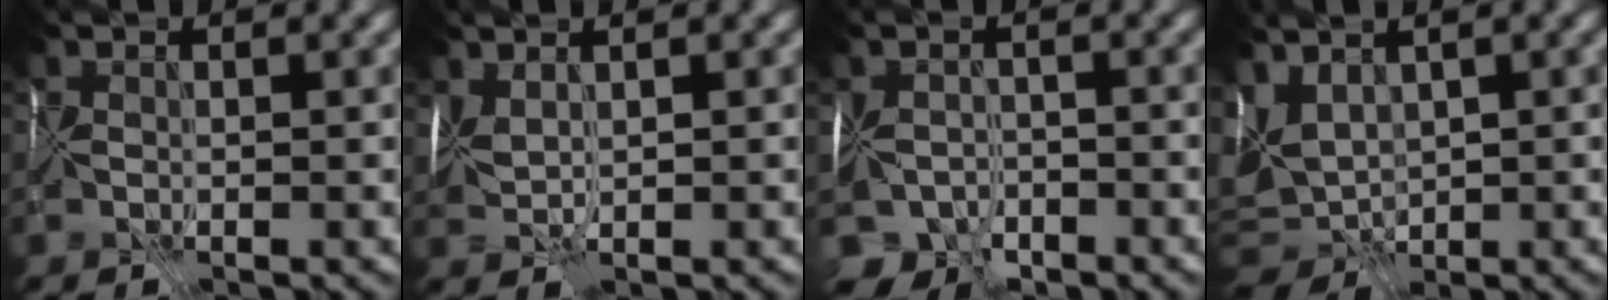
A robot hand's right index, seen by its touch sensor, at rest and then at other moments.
{"total": 2.6, "force": [0.8, 1.2, 2.2], "torque": [-0.046, 0.010, 0.019]}
{"total": 5.0, "force": [-3.2, 3.3, 1.8], "torque": [-0.025, -0.007, -0.056]}
{"total": 5.9, "force": [1.0, 4.0, 4.3], "torque": [-0.097, 0.005, 0.021]}